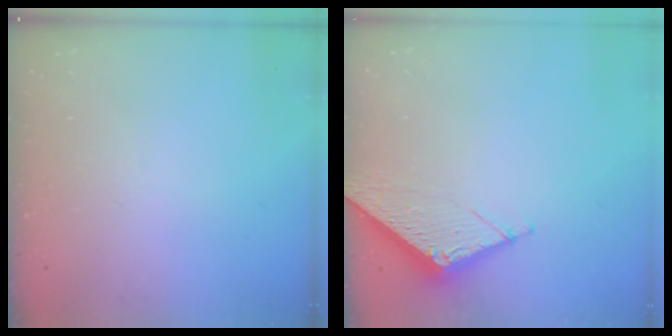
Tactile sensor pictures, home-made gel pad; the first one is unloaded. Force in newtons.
{"total": 6.8, "press": 6.8, "slide": 0.5}